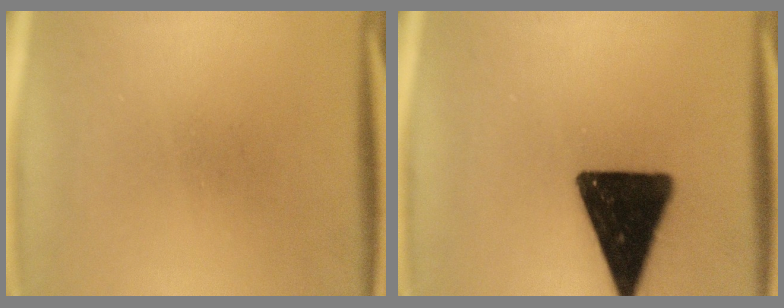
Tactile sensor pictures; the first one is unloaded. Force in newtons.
{"total": 18.7}